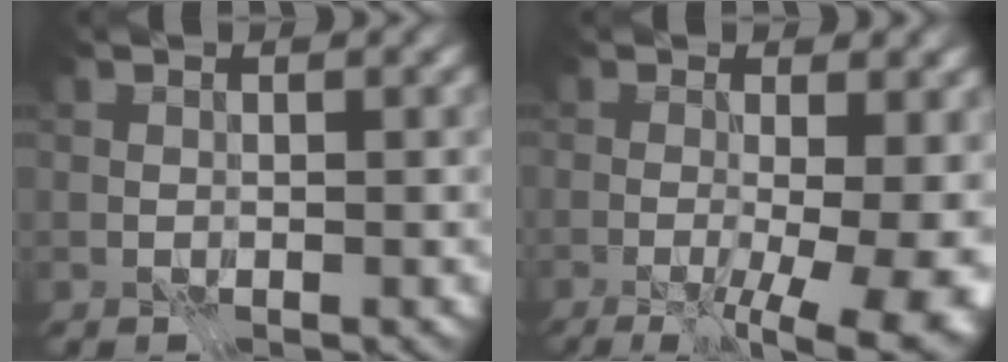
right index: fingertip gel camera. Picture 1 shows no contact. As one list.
[{"total": 9.7, "force": [-2.1, 3.2, 8.9], "torque": [-0.079, -0.015, -0.017]}]